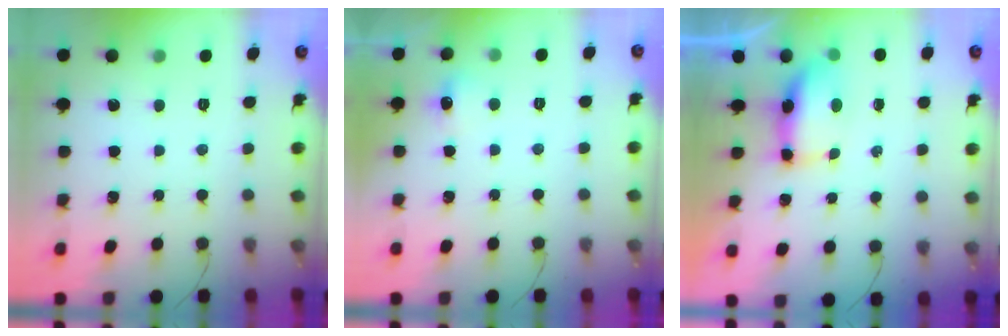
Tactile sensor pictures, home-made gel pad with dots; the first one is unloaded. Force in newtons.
{"total": 6.1, "press": 5.9, "slide": 1.6}
{"total": 7.0, "press": 6.9, "slide": 1.1}